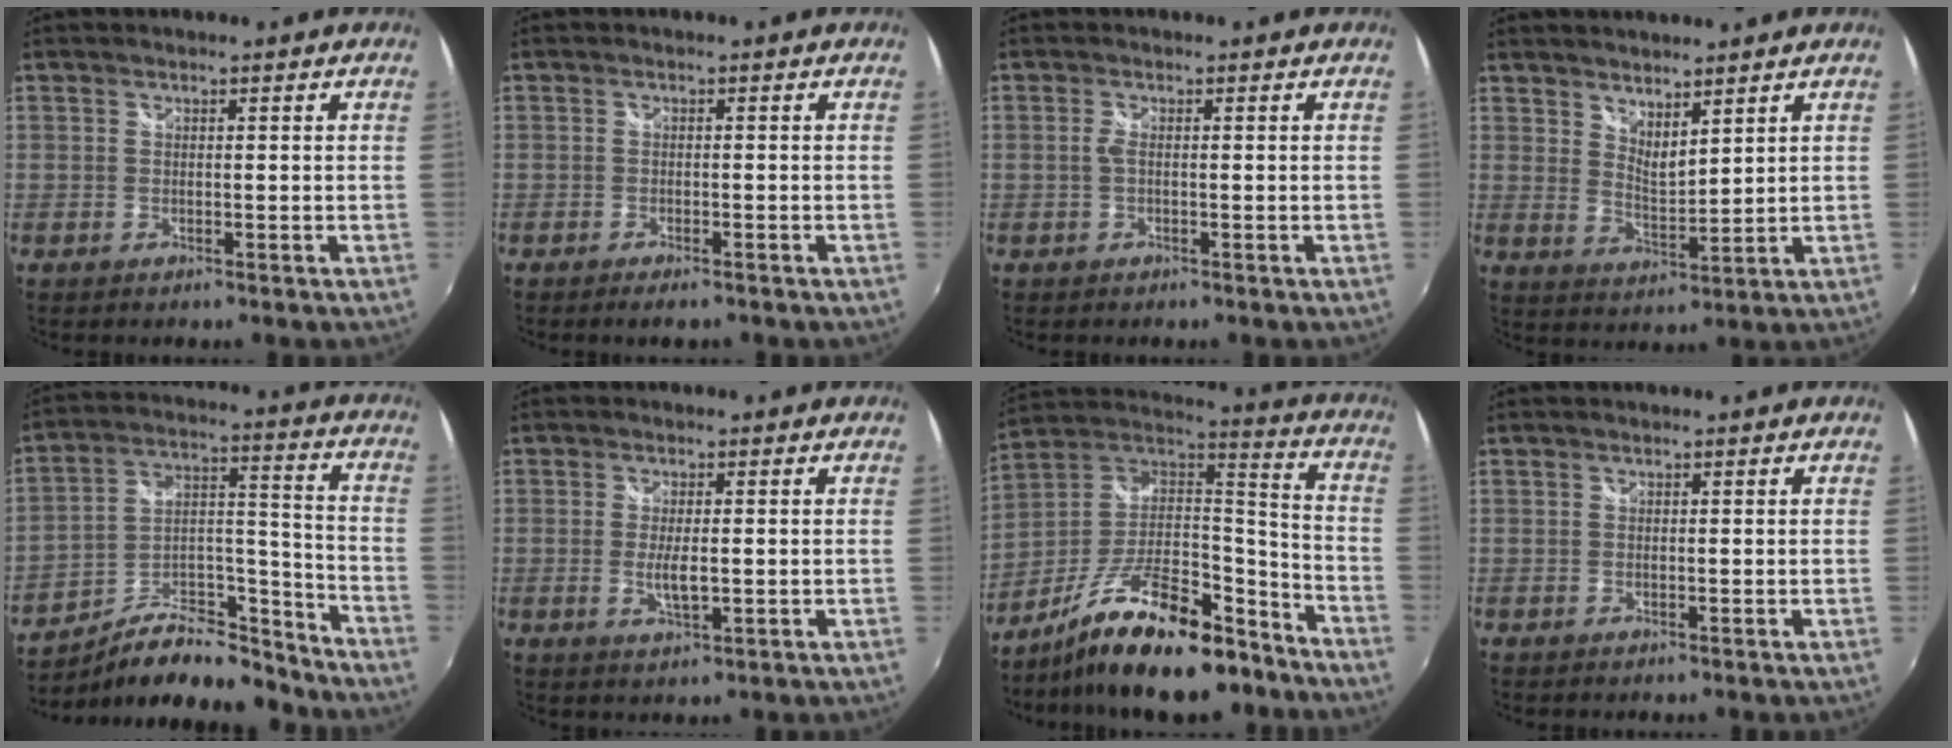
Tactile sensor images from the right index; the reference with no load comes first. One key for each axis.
{"total": 2.6, "fx": -2.0, "fy": 0.7, "fz": 1.4, "tx": -0.033, "ty": -0.009, "tz": -0.036}
{"total": 1.1, "fx": -0.2, "fy": 0.1, "fz": 1.1, "tx": -0.022, "ty": 0.001, "tz": -0.005}
{"total": 5.4, "fx": 4.5, "fy": 1.5, "fz": 2.5, "tx": -0.037, "ty": -0.006, "tz": 0.079}
{"total": 17.9, "fx": -13.7, "fy": 7.1, "fz": 9.1, "tx": -0.156, "ty": 0.035, "tz": -0.208}
{"total": 3.9, "fx": -0.5, "fy": 1.2, "fz": 3.7, "tx": -0.071, "ty": -0.009, "tz": -0.007}
{"total": 23.1, "fx": -15.7, "fy": 8.6, "fz": 14.6, "tx": -0.260, "ty": 0.010, "tz": -0.254}
{"total": 0.0}